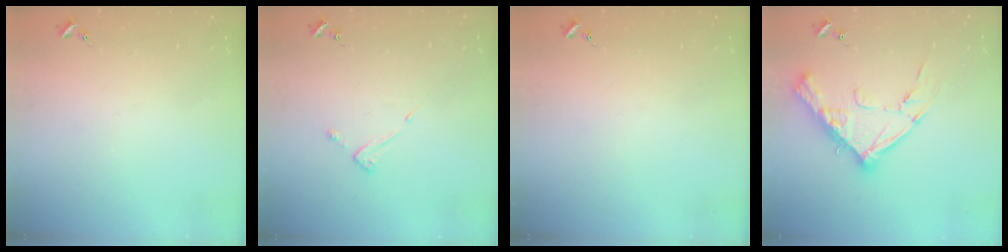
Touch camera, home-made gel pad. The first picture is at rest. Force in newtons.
{"total": 3.9, "press": 3.8, "slide": 0.4}
{"total": 0.0}
{"total": 17.3, "press": 17.2, "slide": 1.6}